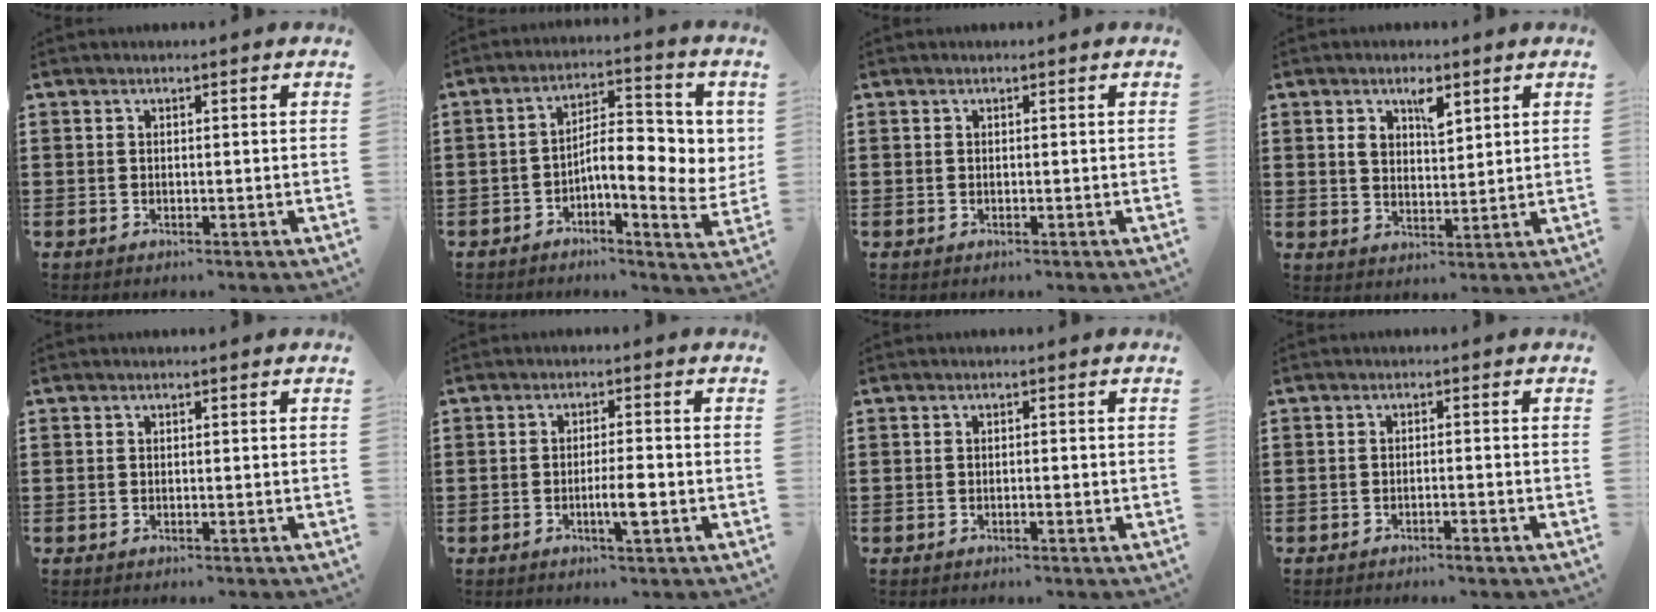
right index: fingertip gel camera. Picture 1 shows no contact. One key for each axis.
{"total": 7.7, "fx": -0.1, "fy": 3.1, "fz": 7.1, "tx": -0.108, "ty": -0.007, "tz": -0.011}
{"total": 0.0}
{"total": 3.9, "fx": 2.1, "fy": 1.9, "fz": 2.7, "tx": -0.044, "ty": 0.002, "tz": 0.033}
{"total": 0.0}
{"total": 4.0, "fx": -1.3, "fy": 0.4, "fz": 3.8, "tx": -0.071, "ty": -0.005, "tz": -0.025}
{"total": 0.9, "fx": -0.4, "fy": 0.2, "fz": 0.7, "tx": -0.013, "ty": -0.004, "tz": -0.006}
{"total": 1.3, "fx": -1.1, "fy": -0.1, "fz": 0.7, "tx": -0.014, "ty": -0.004, "tz": -0.020}